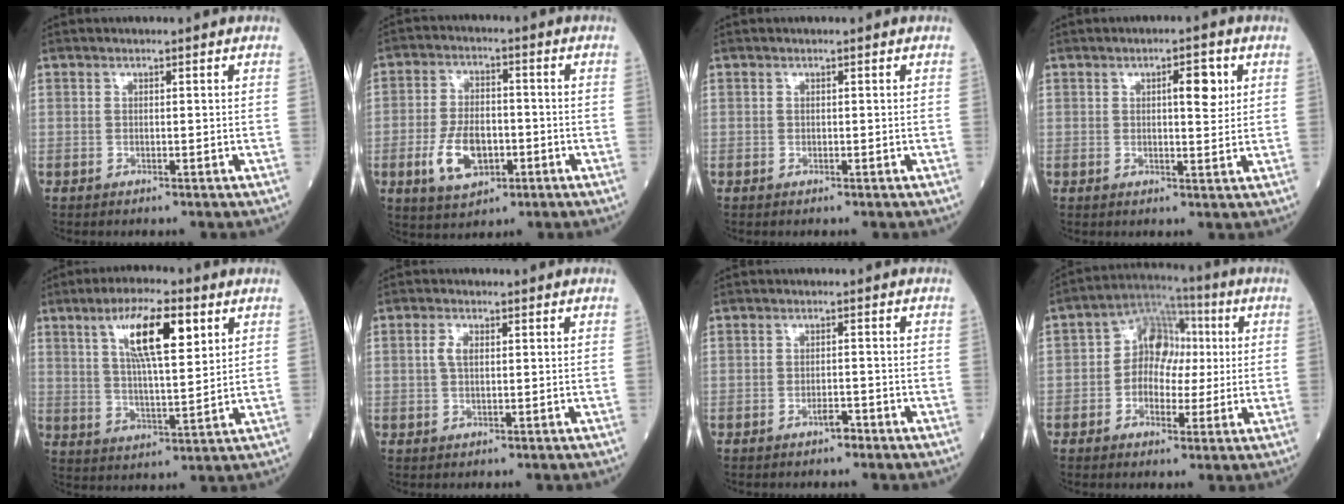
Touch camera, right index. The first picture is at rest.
{"total": 8.6, "force": [-2.9, 4.5, 6.7], "torque": [-0.138, 0.002, -0.049]}
{"total": 0.0}
{"total": 4.2, "force": [1.3, 1.2, 3.8], "torque": [-0.054, 0.004, 0.017]}
{"total": 11.5, "force": [4.9, 2.4, 10.1], "torque": [-0.182, 0.009, 0.088]}
{"total": 2.2, "force": [0.4, 1.1, 1.9], "torque": [-0.040, 0.005, 0.007]}
{"total": 1.6, "force": [-1.2, 0.5, 0.9], "torque": [-0.014, 0.002, -0.020]}
{"total": 8.8, "force": [0.4, 6.4, 6.1], "torque": [-0.099, 0.032, 0.001]}